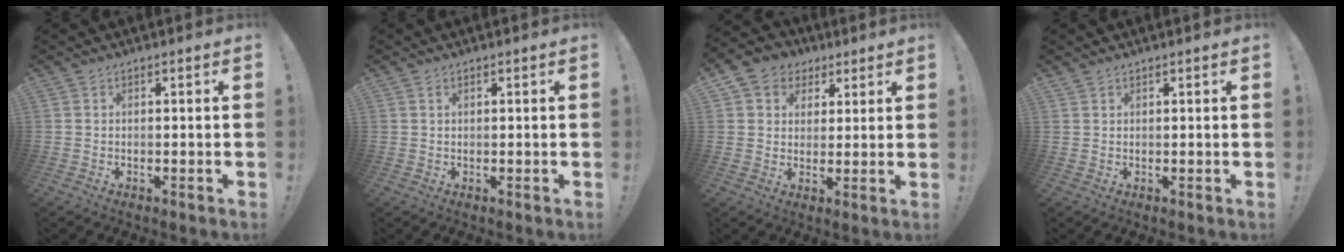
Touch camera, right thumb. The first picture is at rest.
{"total": 0.7, "force": [0.5, 0.2, 0.5], "torque": [-0.004, -0.002, 0.007]}
{"total": 7.2, "force": [2.7, 6.5, 1.6], "torque": [-0.019, -0.009, 0.057]}
{"total": 0.9, "force": [0.8, 0.4, 0.1], "torque": [0.002, -0.003, 0.016]}